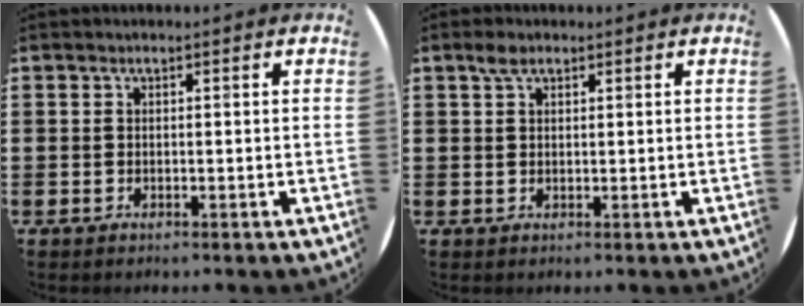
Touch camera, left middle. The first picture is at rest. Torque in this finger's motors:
{"motor_torque": [0.19, -0.09, -0.36, -0.12]}